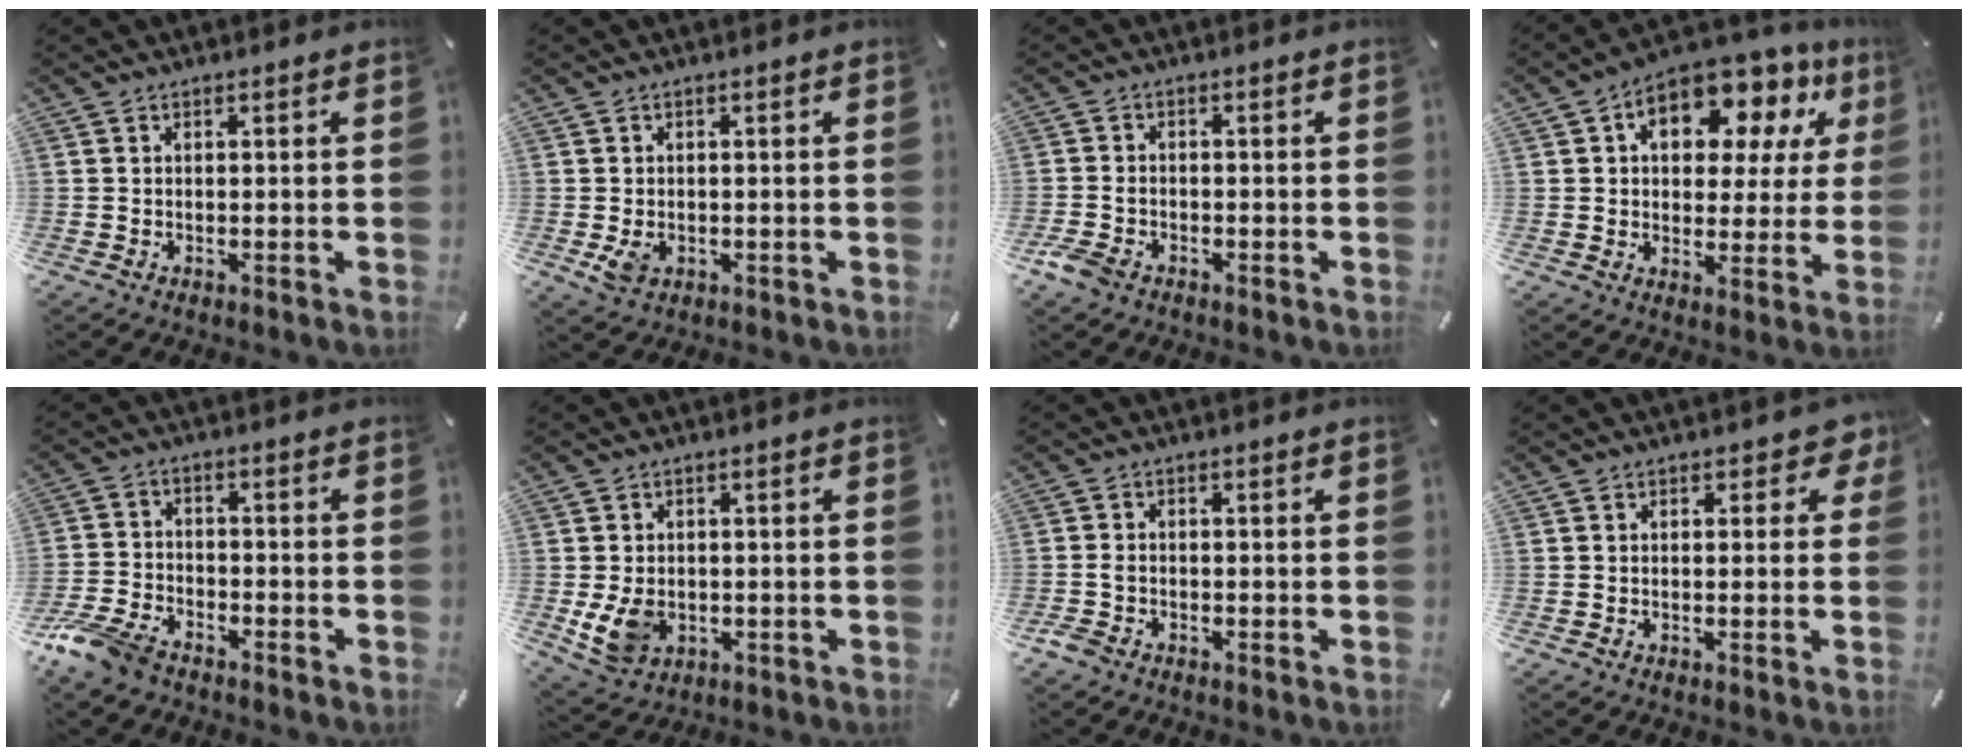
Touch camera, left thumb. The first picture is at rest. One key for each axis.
{"total": 3.2, "fx": -0.8, "fy": 2.4, "fz": 1.9, "tx": -0.051, "ty": -0.004, "tz": -0.016}
{"total": 3.4, "fx": -2.2, "fy": 2.2, "fz": 1.4, "tx": -0.043, "ty": 0.004, "tz": -0.045}
{"total": 13.6, "fx": 6.4, "fy": 8.5, "fz": 8.5, "tx": -0.129, "ty": -0.041, "tz": 0.109}
{"total": 8.6, "fx": -6.7, "fy": 3.9, "fz": 3.7, "tx": -0.089, "ty": 0.027, "tz": -0.132}
{"total": 6.7, "fx": -0.8, "fy": 5.5, "fz": 3.6, "tx": -0.081, "ty": -0.002, "tz": -0.016}
{"total": 2.4, "fx": -1.5, "fy": 1.5, "fz": 1.1, "tx": -0.034, "ty": 0.002, "tz": -0.033}
{"total": 2.8, "fx": 0.8, "fy": 2.0, "fz": 1.8, "tx": -0.013, "ty": 0.001, "tz": 0.009}